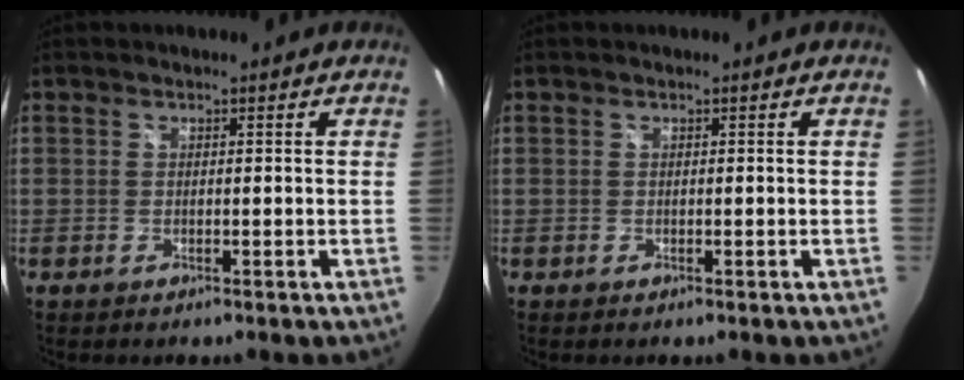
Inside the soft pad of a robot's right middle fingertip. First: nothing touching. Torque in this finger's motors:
{"motor_torque": [-0.01, -0.01, 0.03, 0.00]}